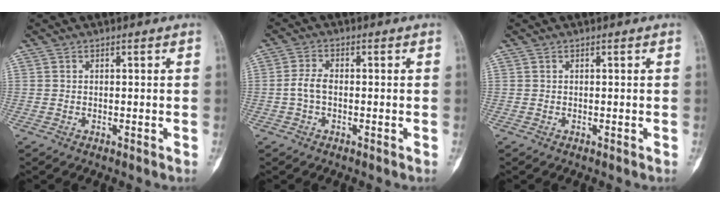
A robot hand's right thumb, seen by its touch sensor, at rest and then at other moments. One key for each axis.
{"total": 3.4, "fx": -0.6, "fy": 1.9, "fz": 2.7, "tx": -0.059, "ty": 0.009, "tz": -0.016}
{"total": 0.0}